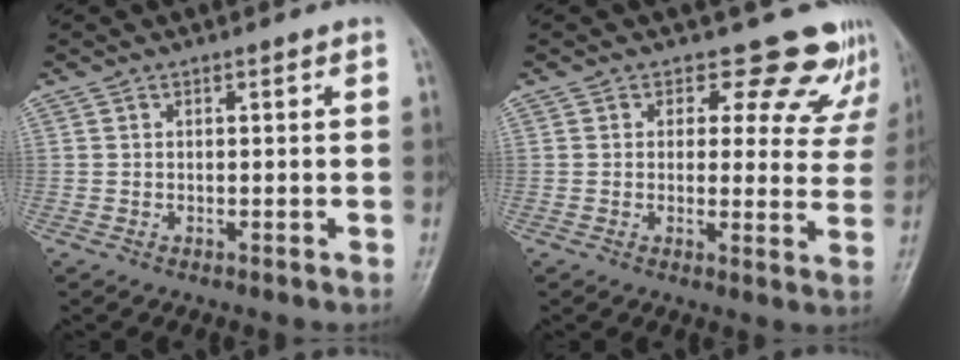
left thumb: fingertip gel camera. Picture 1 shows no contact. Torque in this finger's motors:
{"motor_torque": [0.12, 0.12, 0.01, -0.02, 0.01]}